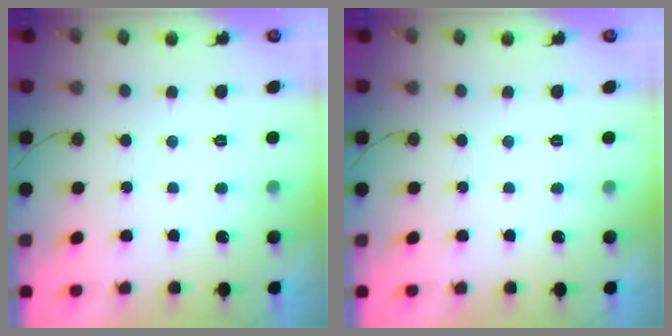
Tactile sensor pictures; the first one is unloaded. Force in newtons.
{"total": 0.0}